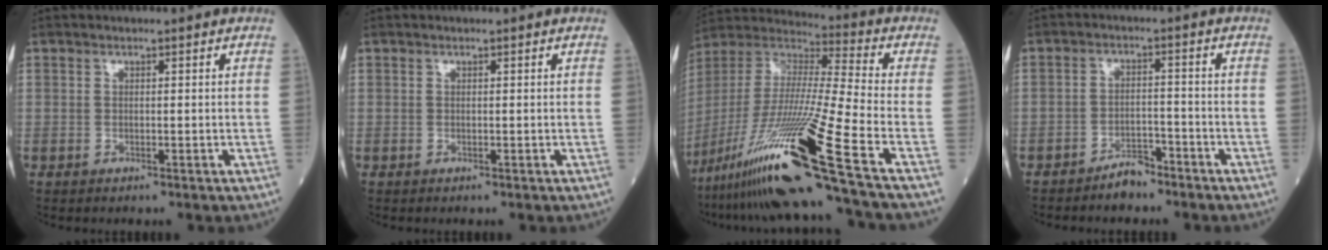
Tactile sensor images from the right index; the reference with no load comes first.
{"total": 0.0}
{"total": 25.9, "force": [-15.6, -2.2, 20.5], "torque": [-0.411, -0.046, -0.293]}
{"total": 3.6, "force": [-3.1, 1.4, 1.3], "torque": [-0.022, 0.005, -0.053]}